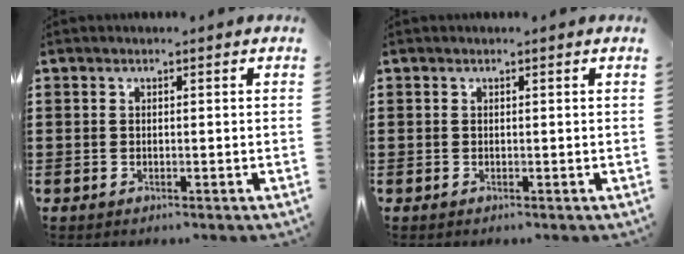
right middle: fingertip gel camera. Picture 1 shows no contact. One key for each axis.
{"total": 0.0}